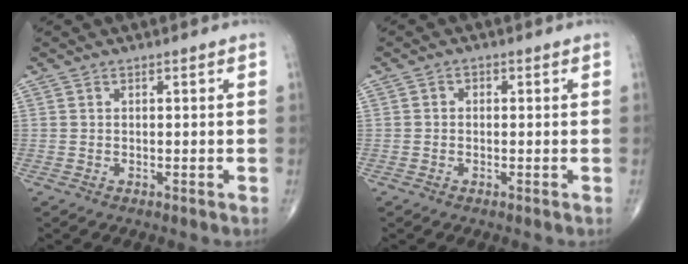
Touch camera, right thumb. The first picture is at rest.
{"total": 1.1, "force": [-0.1, 0.9, 0.6], "torque": [-0.001, 0.004, -0.008]}